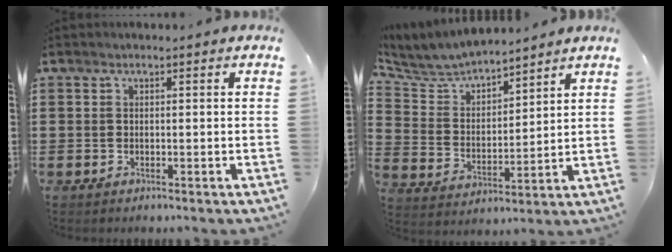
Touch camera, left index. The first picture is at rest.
{"total": 6.0, "force": [5.7, 1.3, 1.2], "torque": [-0.058, -0.034, 0.096]}